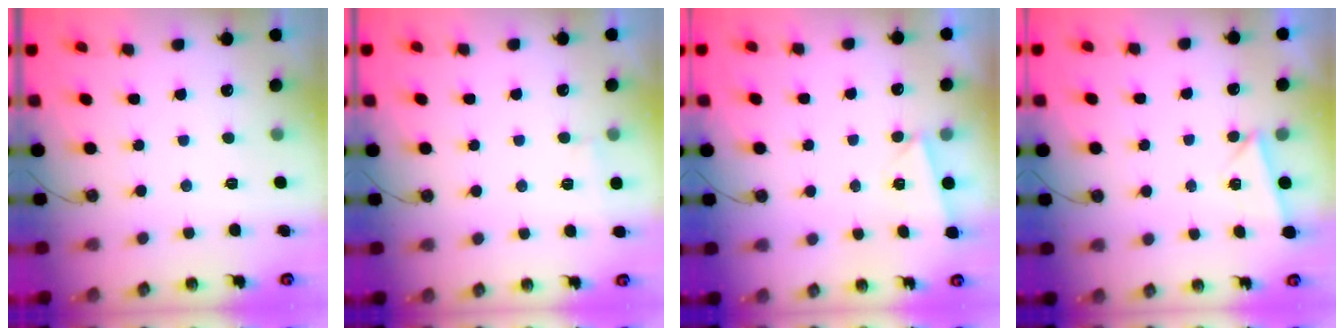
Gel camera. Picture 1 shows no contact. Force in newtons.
{"total": 2.6, "press": 2.4, "slide": 0.9}
{"total": 2.9, "press": 0.8, "slide": 2.7}
{"total": 2.0, "press": 1.7, "slide": 1.0}